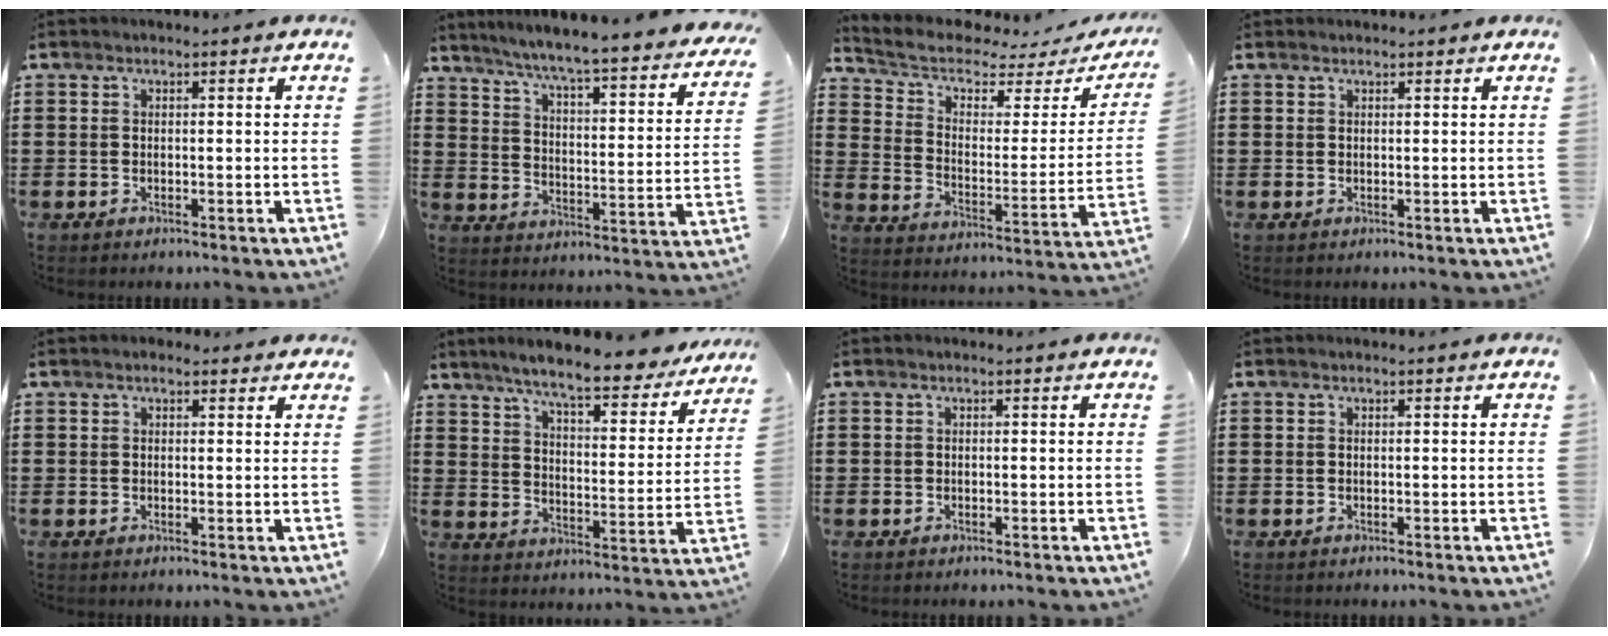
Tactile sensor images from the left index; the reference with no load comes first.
{"total": 4.9, "force": [4.2, -1.0, 2.4], "torque": [-0.068, -0.047, 0.060]}
{"total": 5.3, "force": [4.1, 2.1, 2.6], "torque": [-0.076, -0.031, 0.066]}
{"total": 0.8, "force": [0.8, 0.1, 0.1], "torque": [-0.005, 0.000, 0.016]}
{"total": 1.3, "force": [1.2, 0.4, 0.5], "torque": [-0.011, 0.004, 0.022]}
{"total": 7.9, "force": [6.9, 0.0, 3.9], "torque": [-0.096, -0.044, 0.112]}
{"total": 0.0}
{"total": 0.0}